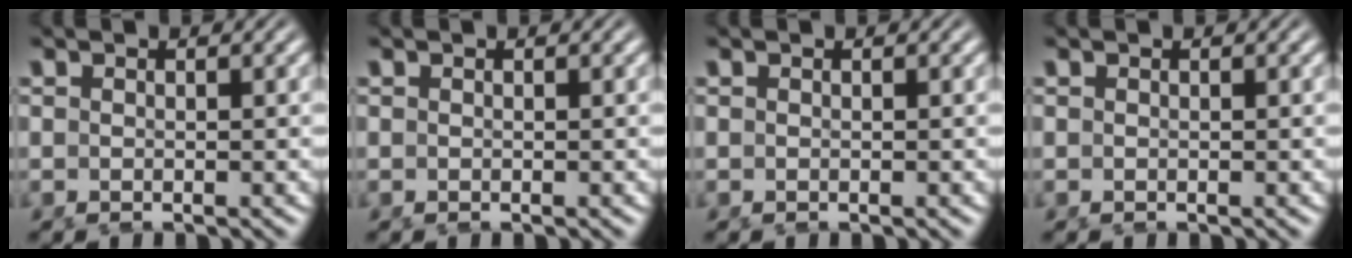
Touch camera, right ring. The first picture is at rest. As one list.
[{"total": 0.0}, {"total": 0.0}, {"total": 0.0}]